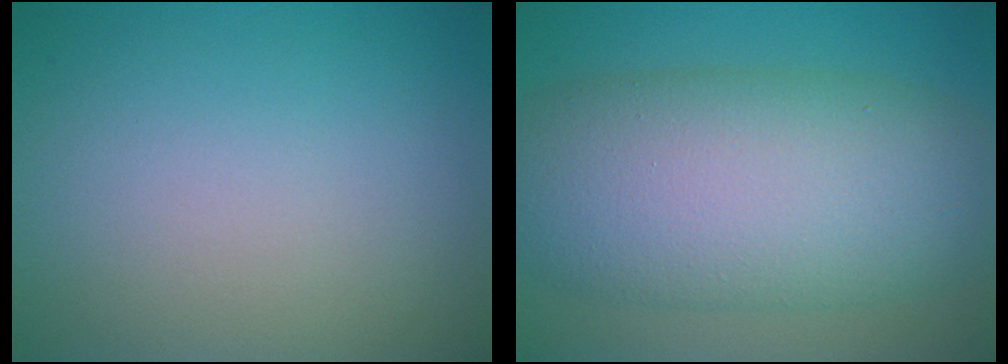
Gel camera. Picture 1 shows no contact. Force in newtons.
{"total": 12.0, "press": 12.0, "slide": 0.3}